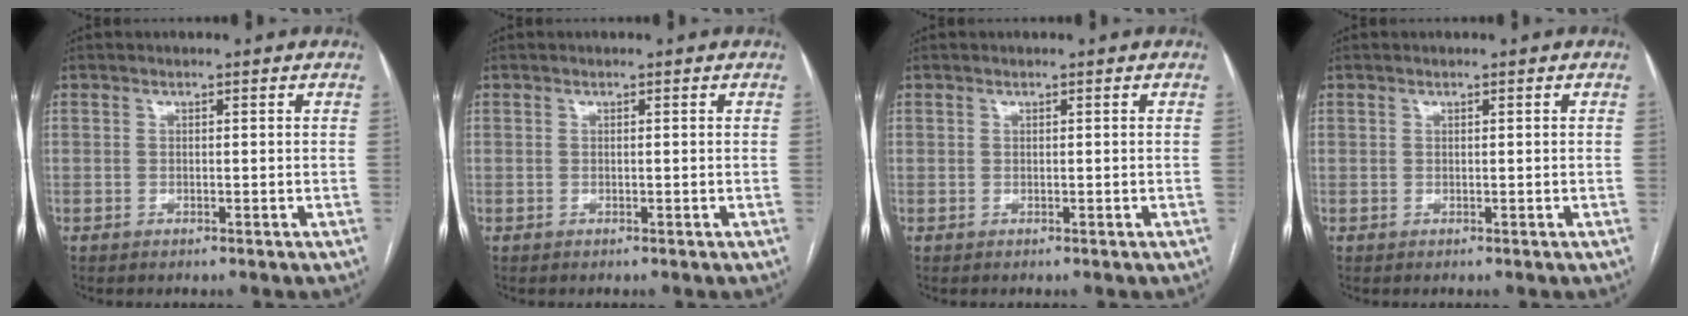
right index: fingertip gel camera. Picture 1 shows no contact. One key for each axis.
{"total": 0.0}
{"total": 0.0}
{"total": 0.0}